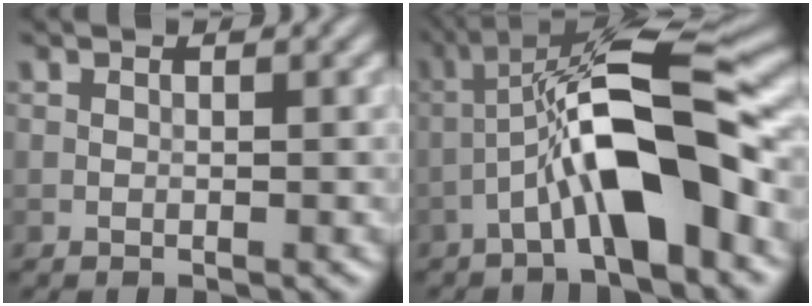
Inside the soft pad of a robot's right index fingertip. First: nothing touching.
{"total": 10.7, "force": [-3.7, 2.6, 9.7], "torque": [-0.170, 0.025, -0.071]}